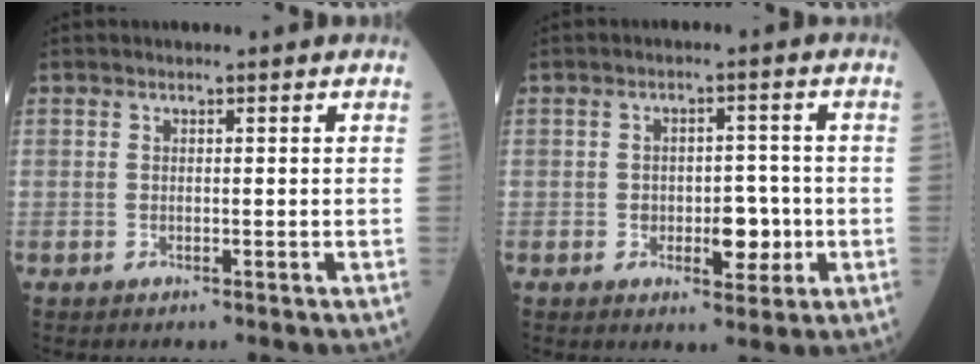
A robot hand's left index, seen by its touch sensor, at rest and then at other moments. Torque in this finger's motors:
{"motor_torque": [0.01, 0.13, 0.08, 0.02]}